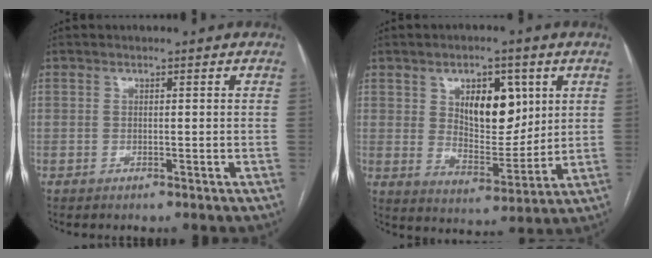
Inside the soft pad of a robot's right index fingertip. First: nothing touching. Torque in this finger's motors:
{"motor_torque": [0.24, 0.36, 0.09, 0.02]}